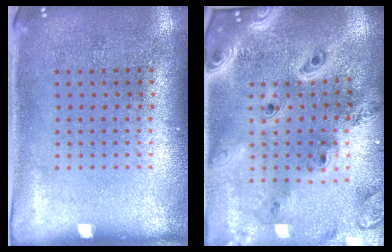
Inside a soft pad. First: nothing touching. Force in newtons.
{"total": 4.1, "press": 3.0, "slide": 2.7}